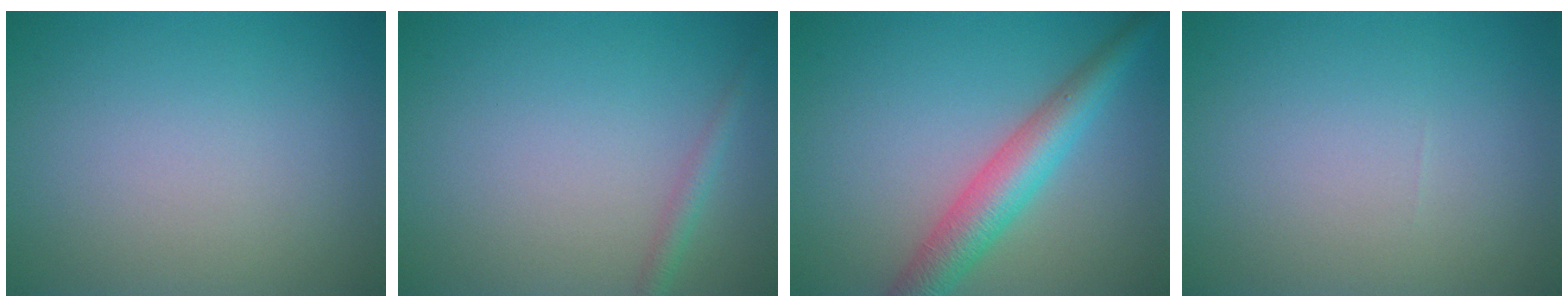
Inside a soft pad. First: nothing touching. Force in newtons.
{"total": 1.3, "press": 1.3, "slide": 0.0}
{"total": 5.1, "press": 5.1, "slide": 0.1}
{"total": 0.0}